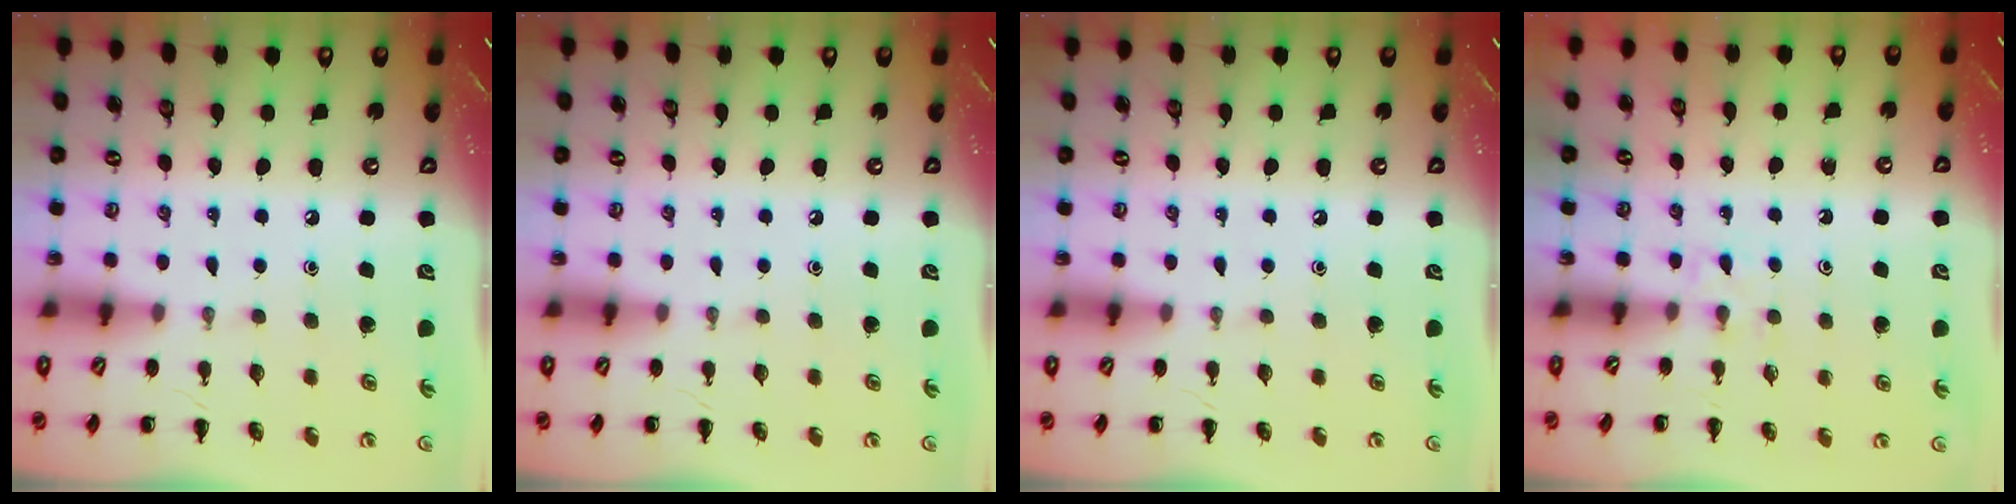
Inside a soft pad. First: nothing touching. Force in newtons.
{"total": 0.0}
{"total": 0.0}
{"total": 2.2, "press": 2.0, "slide": 1.0}